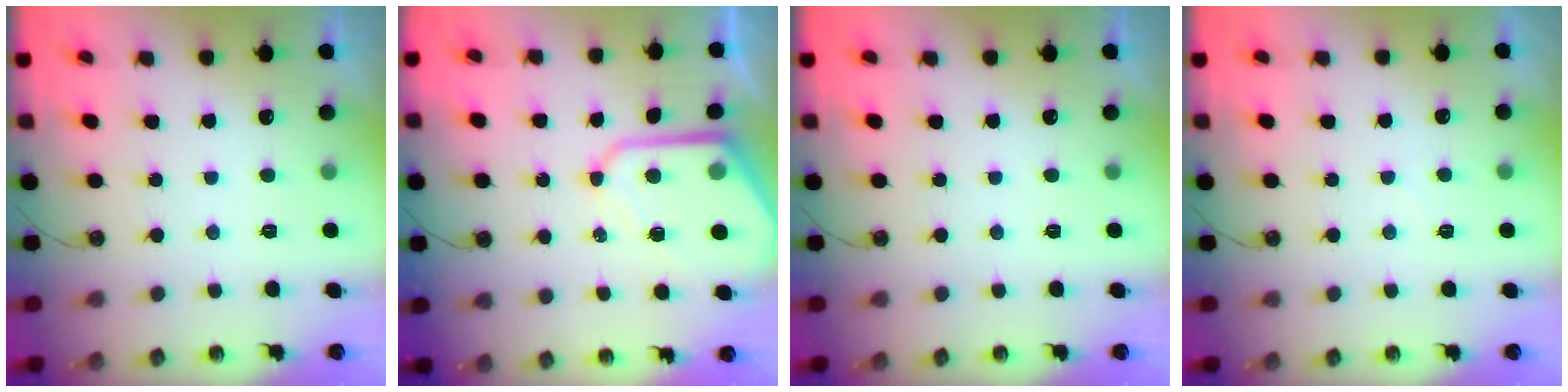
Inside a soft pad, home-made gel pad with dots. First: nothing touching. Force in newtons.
{"total": 11.3, "press": 11.2, "slide": 0.9}
{"total": 0.0}
{"total": 2.9, "press": 2.9, "slide": 0.5}